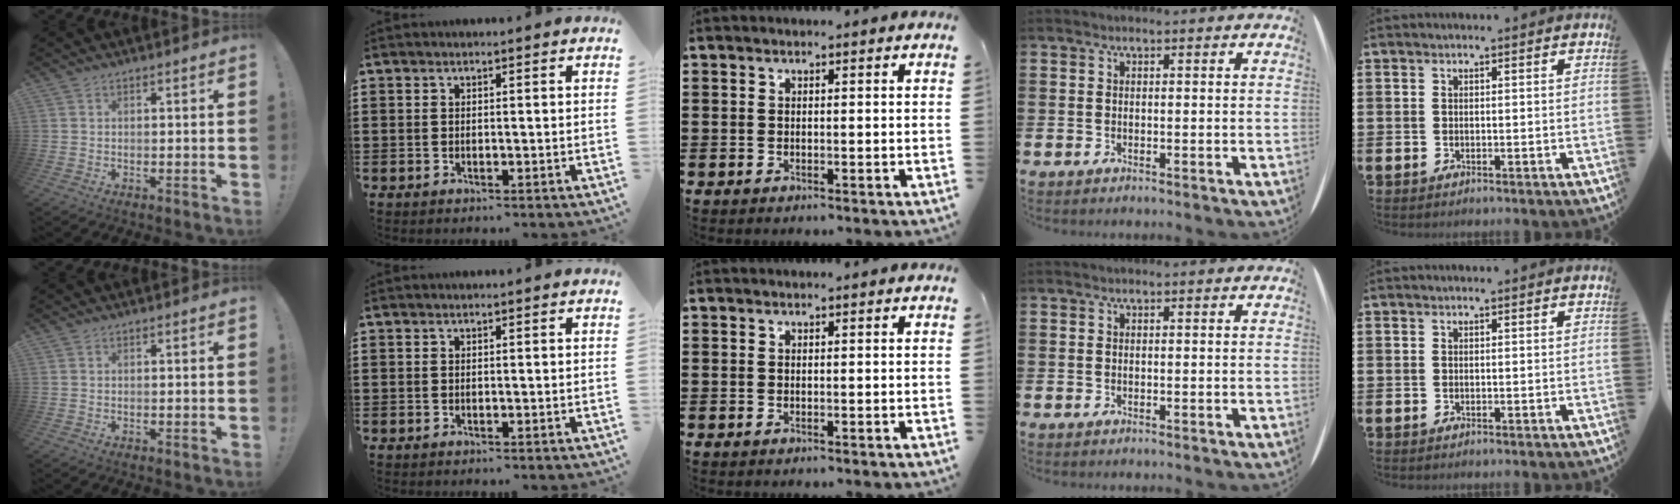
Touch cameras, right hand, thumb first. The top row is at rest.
{}